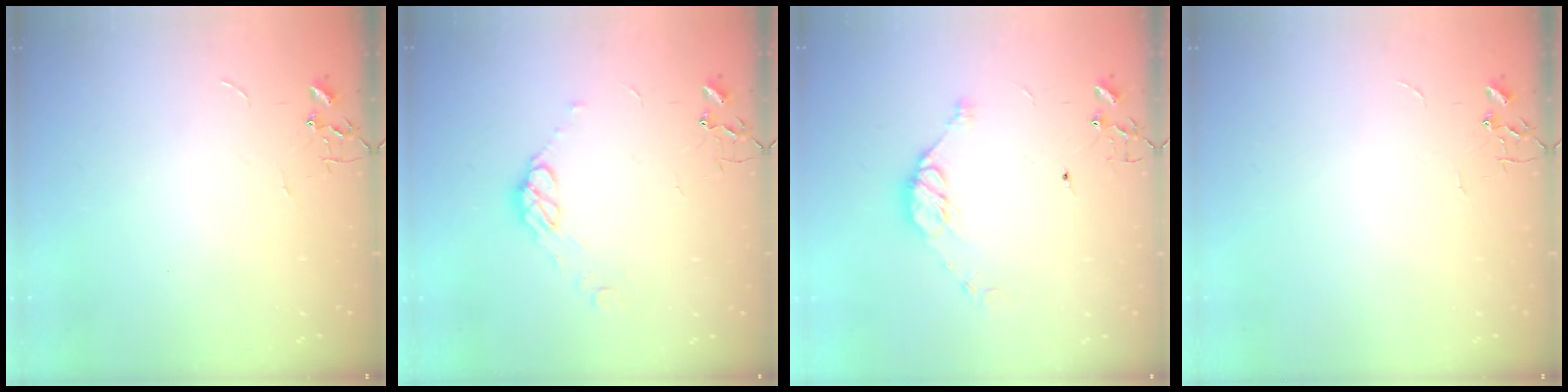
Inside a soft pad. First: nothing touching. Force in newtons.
{"total": 7.8, "press": 7.8, "slide": 0.6}
{"total": 9.8, "press": 9.7, "slide": 1.2}
{"total": 0.0}